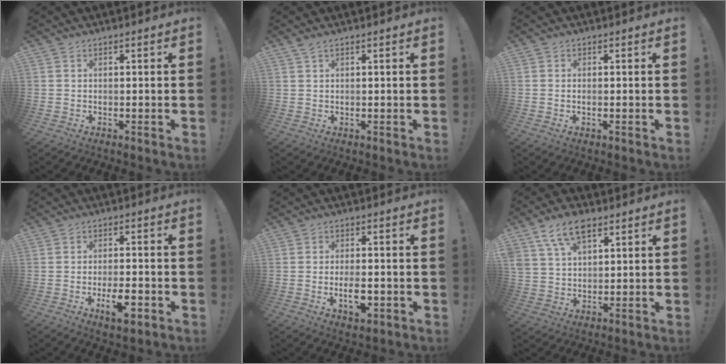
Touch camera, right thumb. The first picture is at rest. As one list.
[{"total": 1.3, "force": [0.9, 0.2, 1.0], "torque": [-0.024, 0.001, 0.017]}, {"total": 0.5, "force": [-0.2, 0.1, 0.5], "torque": [-0.004, -0.004, -0.005]}, {"total": 7.8, "force": [-3.6, 2.5, 6.4], "torque": [-0.100, 0.008, -0.059]}, {"total": 6.6, "force": [-2.0, 3.1, 5.5], "torque": [-0.081, 0.000, -0.032]}, {"total": 10.2, "force": [6.2, 5.7, 5.8], "torque": [-0.112, -0.013, 0.120]}]